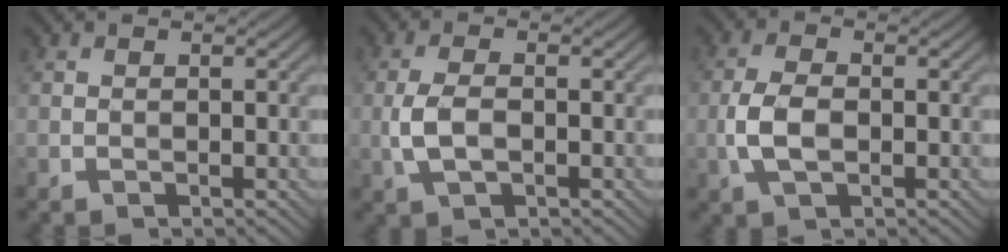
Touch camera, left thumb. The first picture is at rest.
{"total": 4.1, "force": [-0.8, 2.0, 3.5], "torque": [-0.088, -0.002, -0.019]}
{"total": 4.6, "force": [-0.9, 2.4, 3.8], "torque": [-0.095, -0.001, -0.021]}